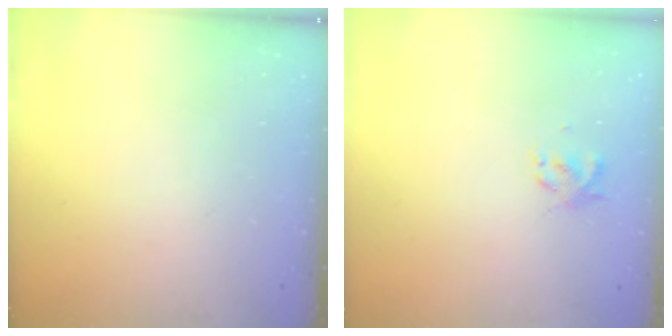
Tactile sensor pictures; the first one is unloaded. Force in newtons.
{"total": 2.2, "press": 2.2, "slide": 0.3}